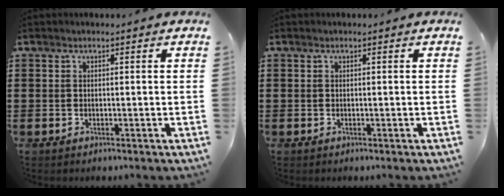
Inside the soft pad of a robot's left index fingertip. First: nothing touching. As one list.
[{"total": 0.0}]